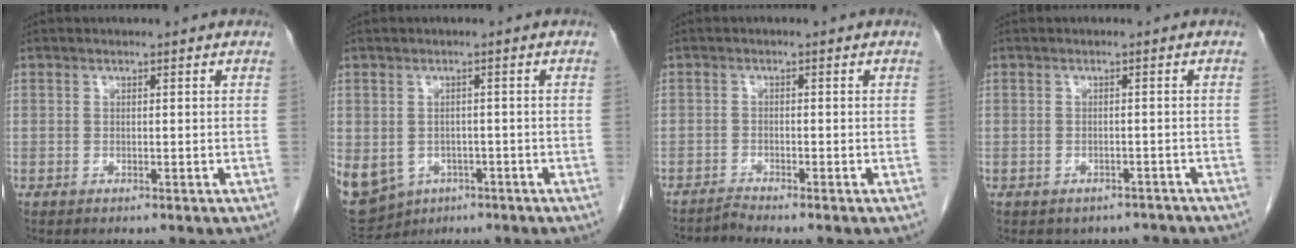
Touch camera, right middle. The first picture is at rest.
{"total": 22.3, "force": [-9.4, 18.2, 8.7], "torque": [-0.319, -0.011, -0.122]}
{"total": 1.7, "force": [-1.5, -0.7, -0.4], "torque": [0.010, -0.010, -0.028]}
{"total": 5.2, "force": [-4.5, 2.7, 0.3], "torque": [0.012, 0.011, -0.050]}